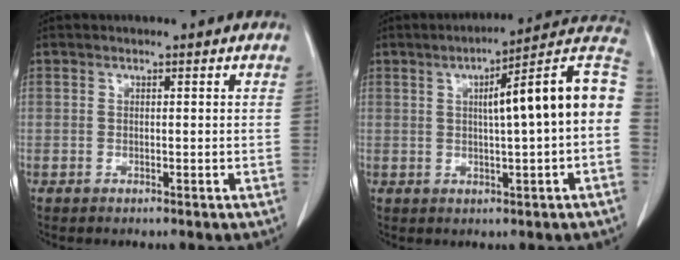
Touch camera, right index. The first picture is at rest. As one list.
[{"total": 14.3, "force": [1.3, 0.5, 14.2], "torque": [-0.193, 0.035, 0.012]}]